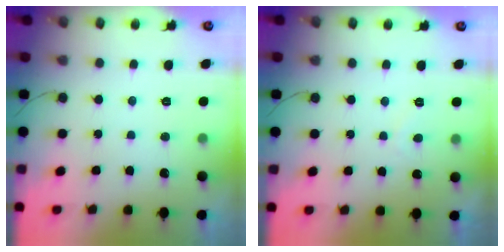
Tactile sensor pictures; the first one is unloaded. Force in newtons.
{"total": 1.3, "press": 1.1, "slide": 0.5}